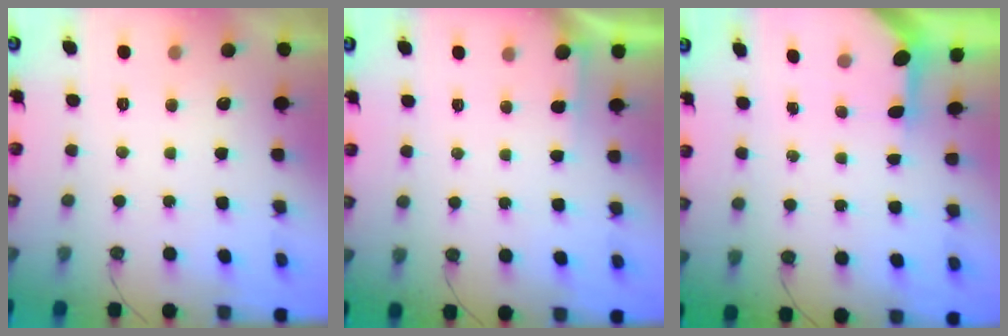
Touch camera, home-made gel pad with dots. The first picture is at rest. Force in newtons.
{"total": 1.5, "press": 1.5, "slide": 0.2}
{"total": 3.2, "press": 3.2, "slide": 0.3}